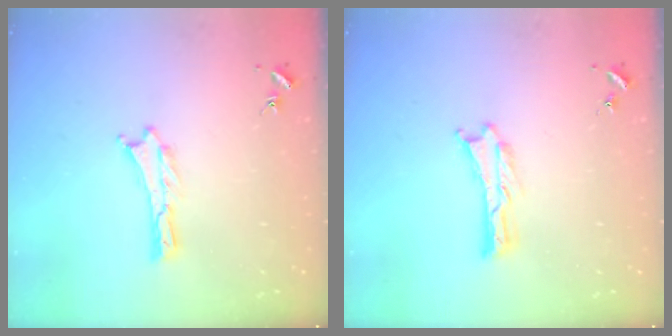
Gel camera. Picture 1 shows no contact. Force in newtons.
{"total": 0.0}